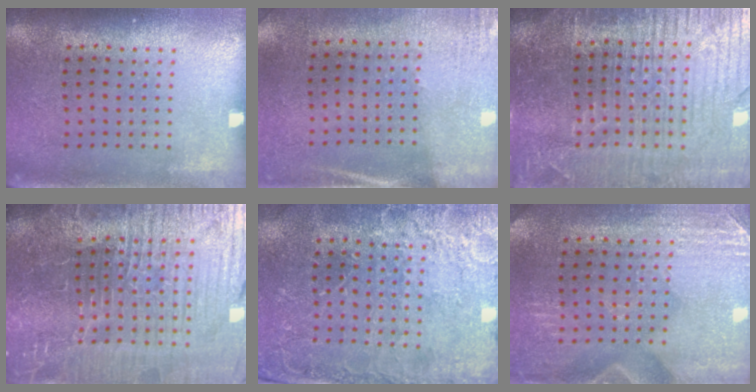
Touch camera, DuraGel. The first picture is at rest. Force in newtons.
{"total": 2.6, "press": 2.3, "slide": 1.3}
{"total": 5.6, "press": 5.0, "slide": 2.4}
{"total": 6.9, "press": 6.3, "slide": 2.8}
{"total": 2.8, "press": 2.8, "slide": 0.2}
{"total": 2.8, "press": 2.6, "slide": 1.0}